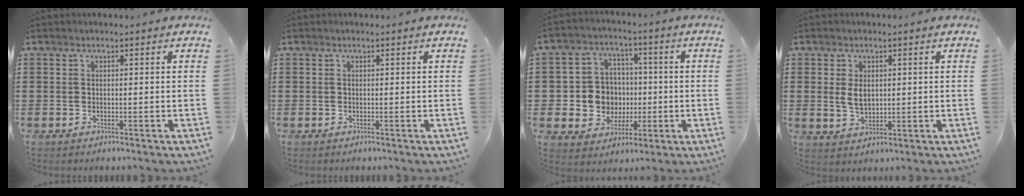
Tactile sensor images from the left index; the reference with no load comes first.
{"total": 0.0}
{"total": 7.6, "force": [-0.2, 7.3, 2.1], "torque": [-0.075, 0.018, 0.004]}
{"total": 3.3, "force": [0.5, 2.0, 2.5], "torque": [-0.054, 0.001, 0.004]}